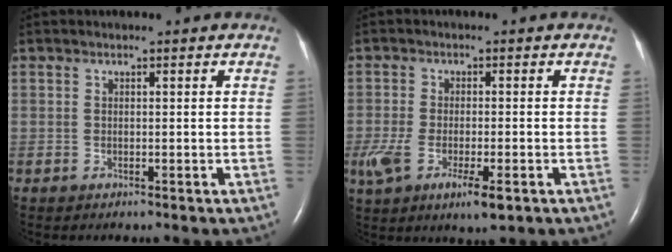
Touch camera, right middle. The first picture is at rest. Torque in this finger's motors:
{"motor_torque": [1.12, -0.55, 0.18, 0.08]}